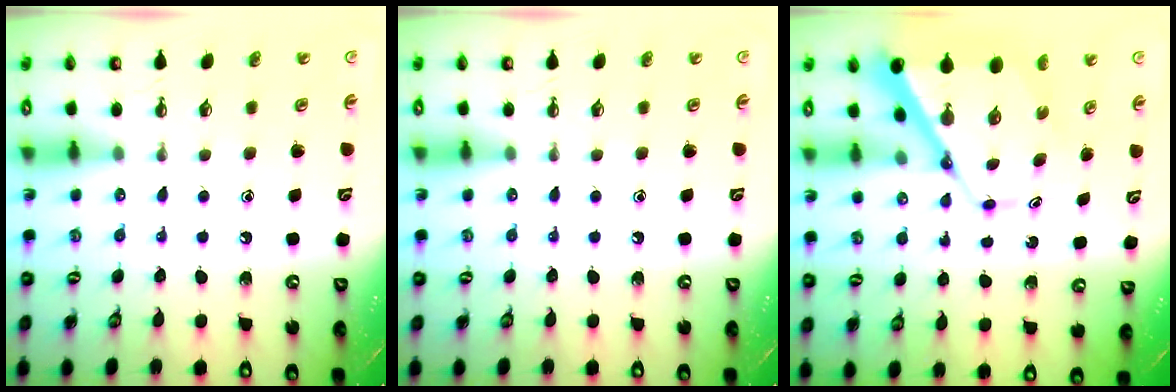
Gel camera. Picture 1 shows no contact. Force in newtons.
{"total": 0.0}
{"total": 10.1, "press": 10.0, "slide": 0.9}